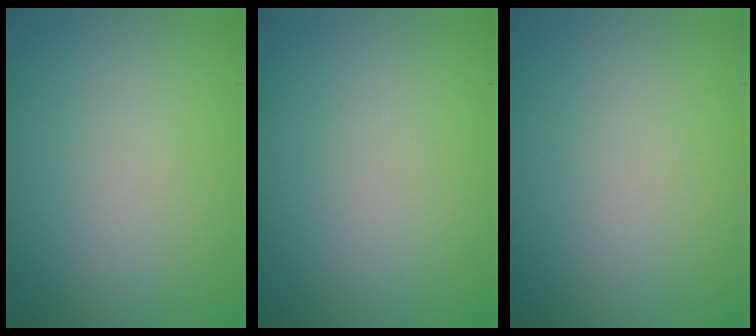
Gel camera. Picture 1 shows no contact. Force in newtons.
{"total": 0.0}
{"total": 0.0}